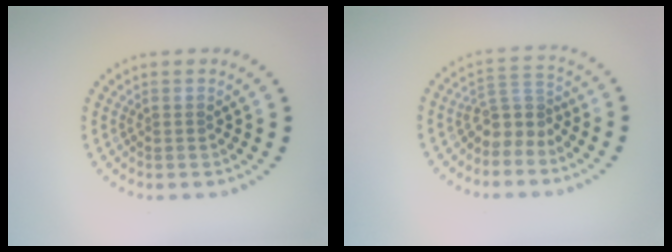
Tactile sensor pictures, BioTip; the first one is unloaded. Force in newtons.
{"total": 2.8, "press": 2.0, "slide": 2.0}